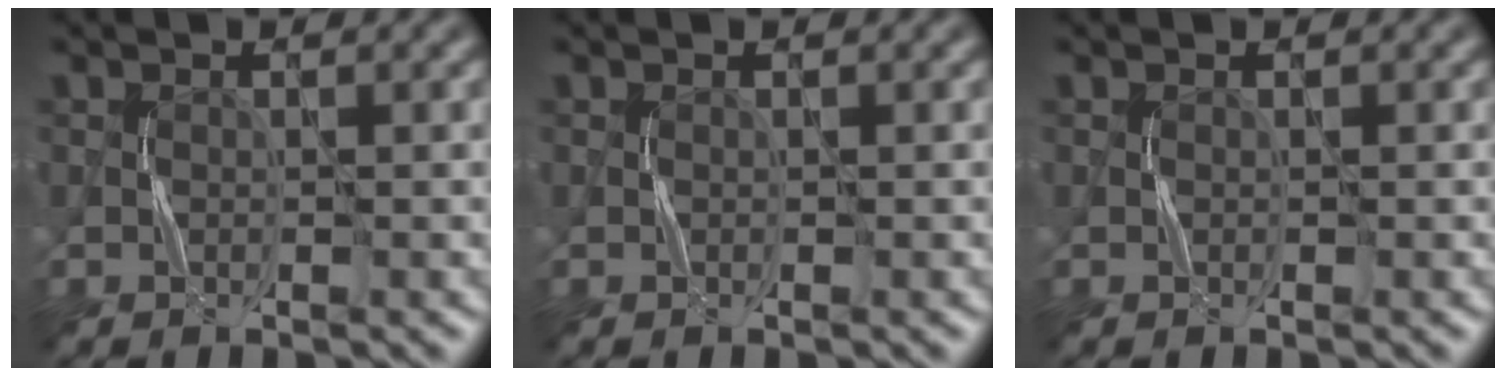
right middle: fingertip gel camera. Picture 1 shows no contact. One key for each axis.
{"total": 0.0}
{"total": 0.0}